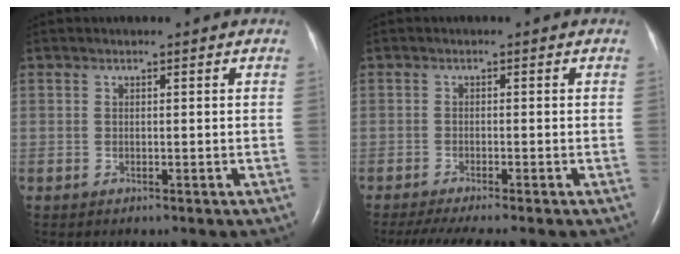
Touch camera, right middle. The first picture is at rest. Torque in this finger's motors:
{"motor_torque": [0.05, -0.06, 0.02, 0.03]}